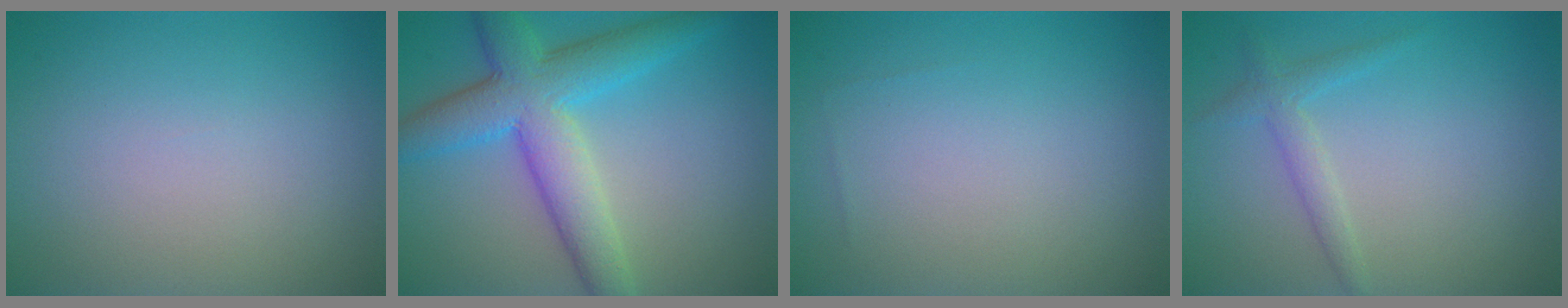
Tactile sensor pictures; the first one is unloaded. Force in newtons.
{"total": 7.5, "press": 7.5, "slide": 0.2}
{"total": 0.0}
{"total": 1.9, "press": 1.9, "slide": 0.2}